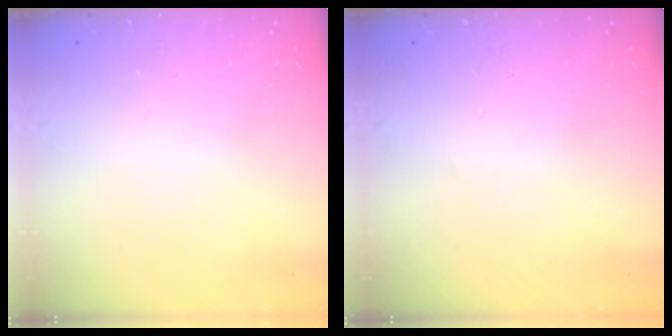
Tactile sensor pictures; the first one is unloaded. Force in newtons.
{"total": 0.0}